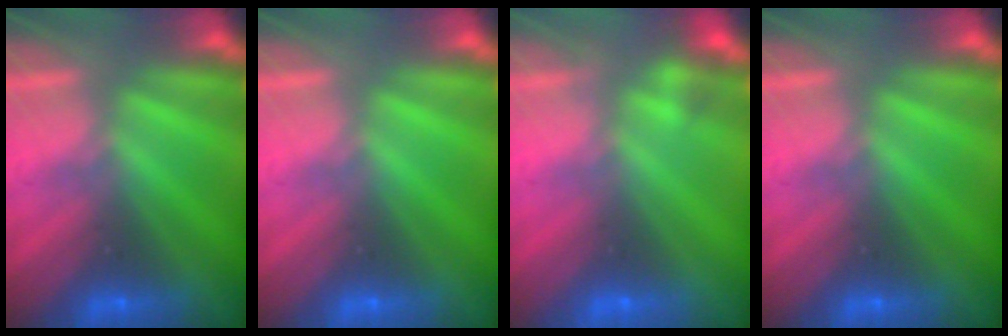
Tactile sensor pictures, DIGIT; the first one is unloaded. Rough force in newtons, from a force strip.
{"total": 0.0}
{"total": 2.1}
{"total": 0.0}